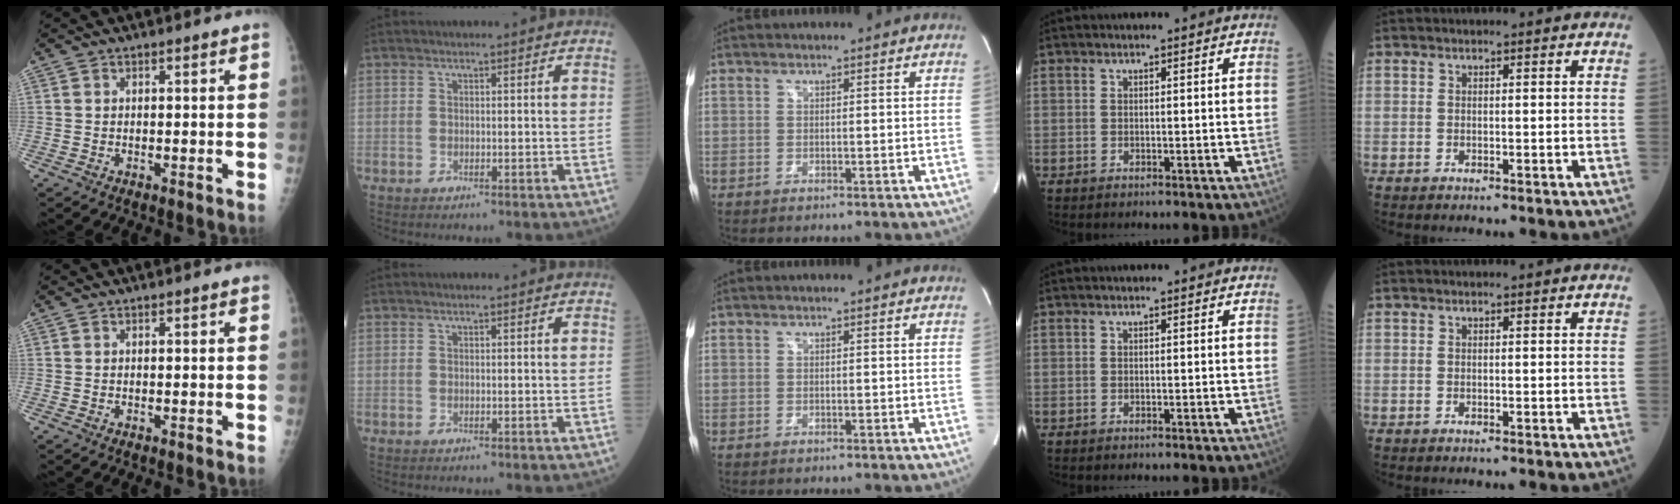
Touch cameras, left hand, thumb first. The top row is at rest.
{}